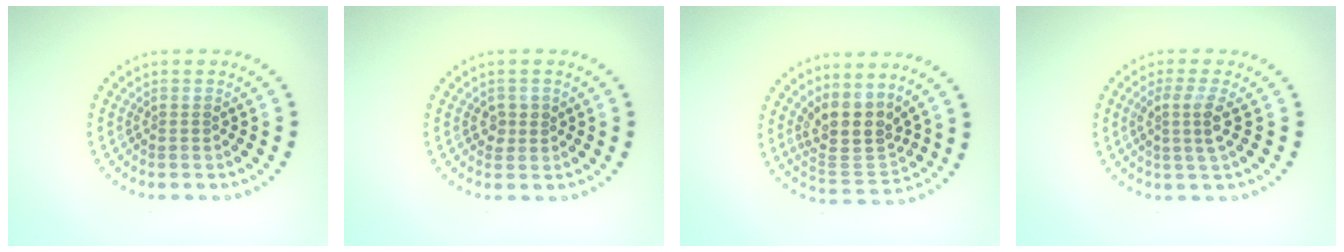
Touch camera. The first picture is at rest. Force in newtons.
{"total": 1.3, "press": 1.2, "slide": 0.3}
{"total": 4.2, "press": 3.5, "slide": 2.3}
{"total": 2.5, "press": 1.9, "slide": 1.6}